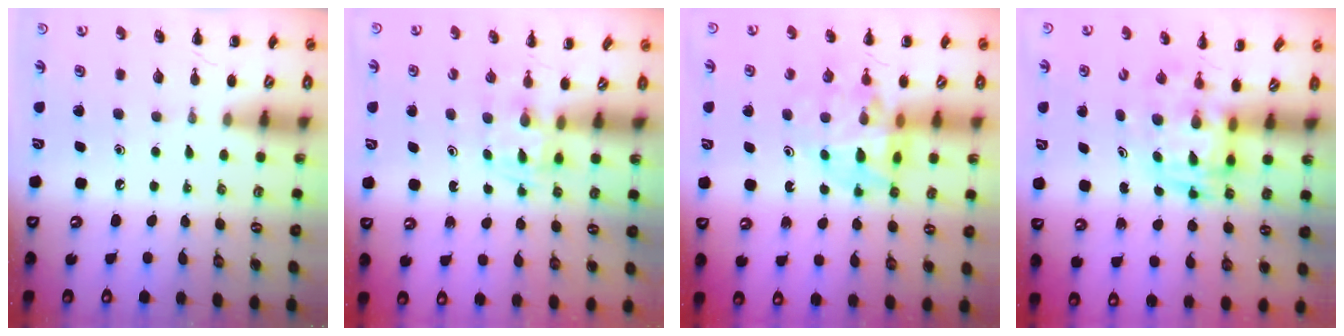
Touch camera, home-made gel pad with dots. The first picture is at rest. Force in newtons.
{"total": 2.5, "press": 2.1, "slide": 1.2}
{"total": 10.8, "press": 10.4, "slide": 2.8}
{"total": 2.9, "press": 2.9, "slide": 0.6}